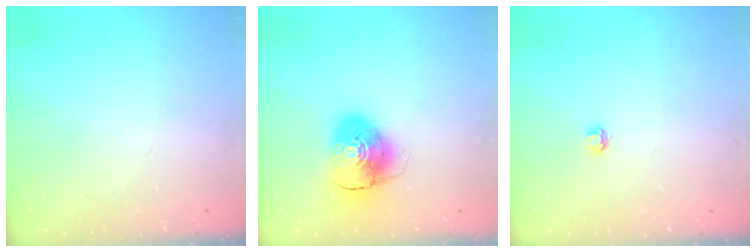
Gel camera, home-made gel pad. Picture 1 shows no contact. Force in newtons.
{"total": 10.8, "press": 10.6, "slide": 1.8}
{"total": 3.2, "press": 3.2, "slide": 0.3}